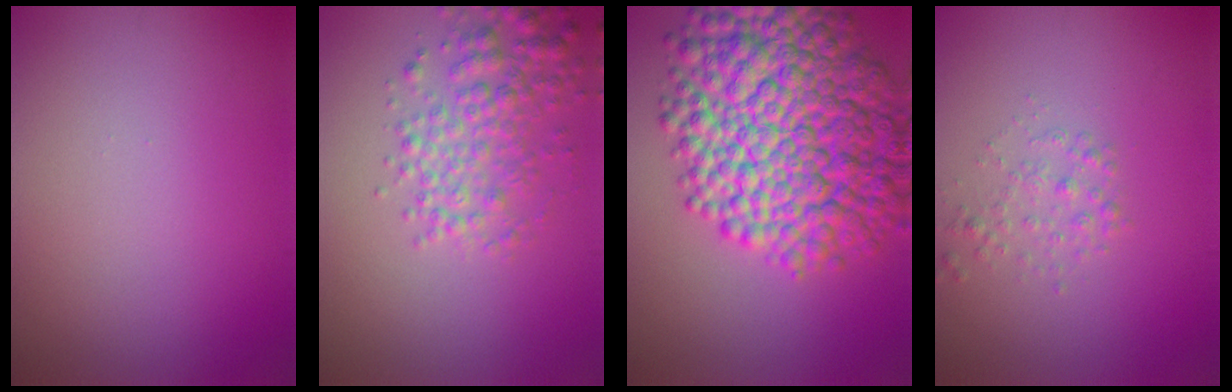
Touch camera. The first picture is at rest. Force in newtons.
{"total": 4.1, "press": 4.1, "slide": 0.1}
{"total": 13.4, "press": 13.4, "slide": 0.2}
{"total": 1.4, "press": 1.4, "slide": 0.1}